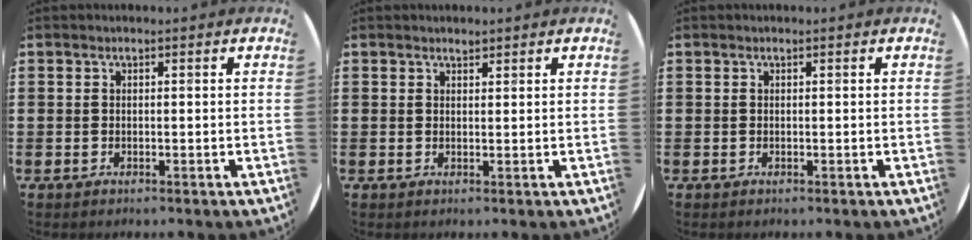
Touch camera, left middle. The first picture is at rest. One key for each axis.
{"total": 1.0, "fx": 0.9, "fy": 0.2, "fz": 0.0, "tx": 0.008, "ty": -0.002, "tz": 0.016}
{"total": 0.0}